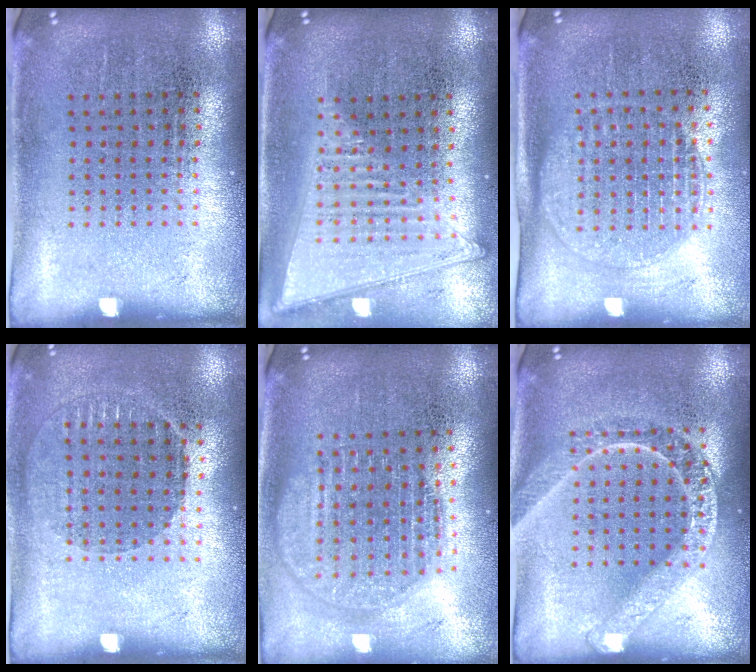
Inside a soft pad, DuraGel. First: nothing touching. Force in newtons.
{"total": 1.7, "press": 1.6, "slide": 0.6}
{"total": 1.5, "press": 1.3, "slide": 0.8}
{"total": 1.0, "press": 0.9, "slide": 0.4}
{"total": 1.8, "press": 1.5, "slide": 1.0}
{"total": 1.6, "press": 1.6, "slide": 0.1}